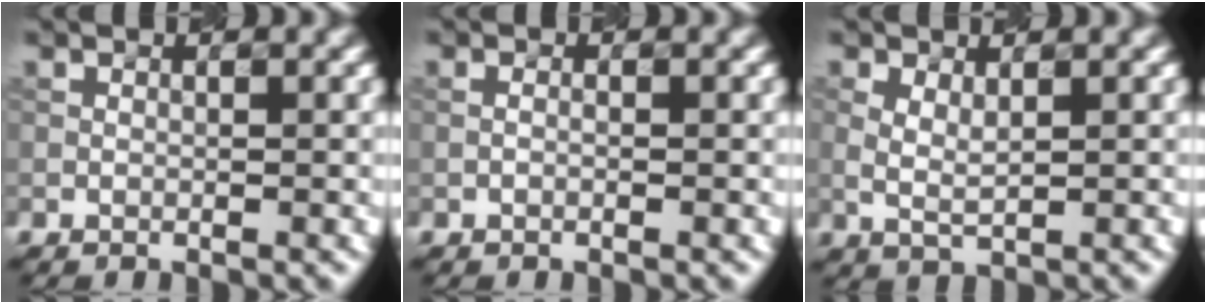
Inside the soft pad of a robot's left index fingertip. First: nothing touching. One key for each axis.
{"total": 0.5, "fx": -0.2, "fy": 0.2, "fz": 0.4, "tx": -0.012, "ty": -0.001, "tz": -0.006}
{"total": 1.8, "fx": 0.6, "fy": 0.7, "fz": 1.6, "tx": -0.037, "ty": -0.003, "tz": 0.015}